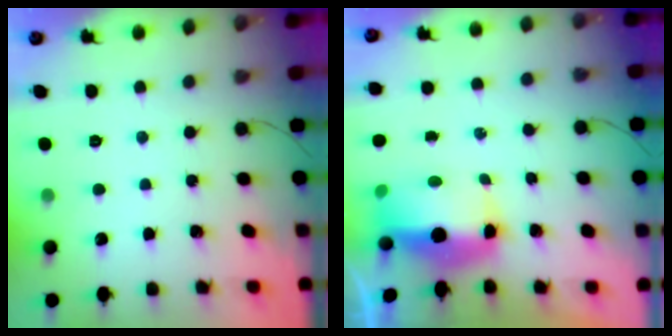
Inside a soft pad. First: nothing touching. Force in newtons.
{"total": 8.9, "press": 8.7, "slide": 1.8}